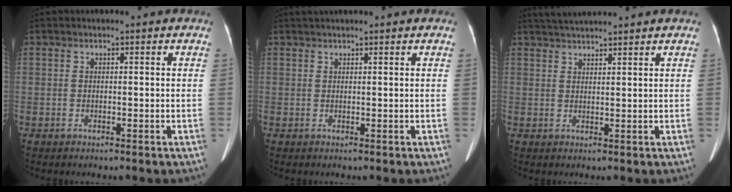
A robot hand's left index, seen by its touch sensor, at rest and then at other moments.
{"total": 2.8, "force": [2.5, 0.0, 1.2], "torque": [-0.011, 0.032, 0.042]}
{"total": 5.3, "force": [5.0, -0.3, 1.7], "torque": [-0.032, 0.030, 0.086]}